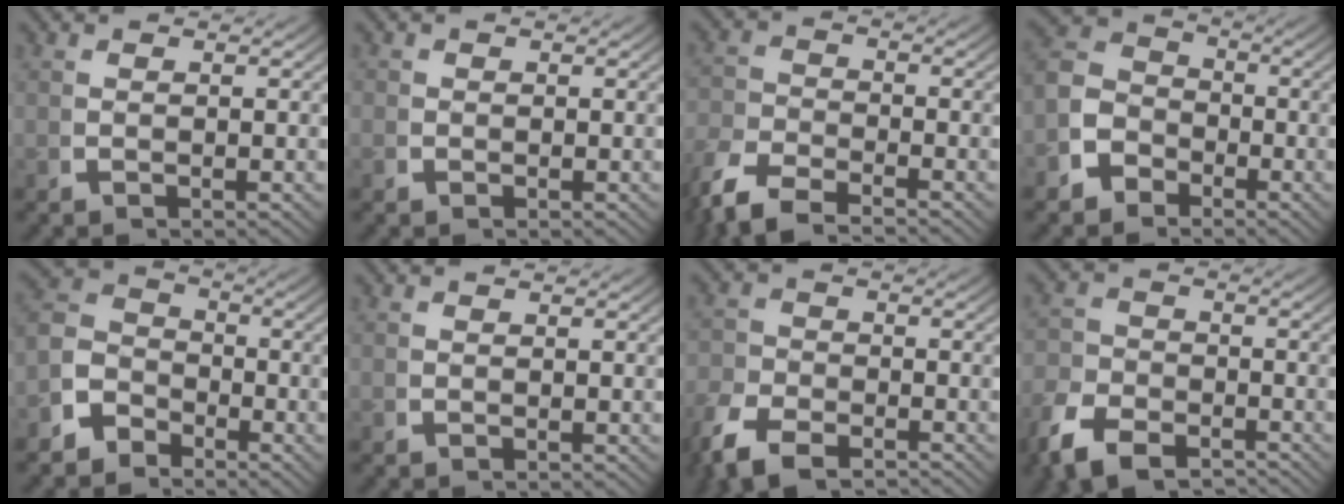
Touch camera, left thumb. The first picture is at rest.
{"total": 0.7, "force": [-0.1, 0.7, 0.0], "torque": [0.001, 0.000, -0.006]}
{"total": 4.8, "force": [-3.9, 2.1, 1.9], "torque": [-0.040, -0.012, -0.068]}
{"total": 6.4, "force": [-1.3, 5.6, 2.9], "torque": [-0.045, -0.010, -0.027]}
{"total": 5.8, "force": [-1.5, 4.8, 2.8], "torque": [-0.046, -0.014, -0.030]}
{"total": 0.0}
{"total": 4.1, "force": [-3.3, 1.9, 1.6], "torque": [-0.032, -0.012, -0.058]}
{"total": 5.2, "force": [-4.1, 2.6, 1.9], "torque": [-0.028, -0.013, -0.071]}